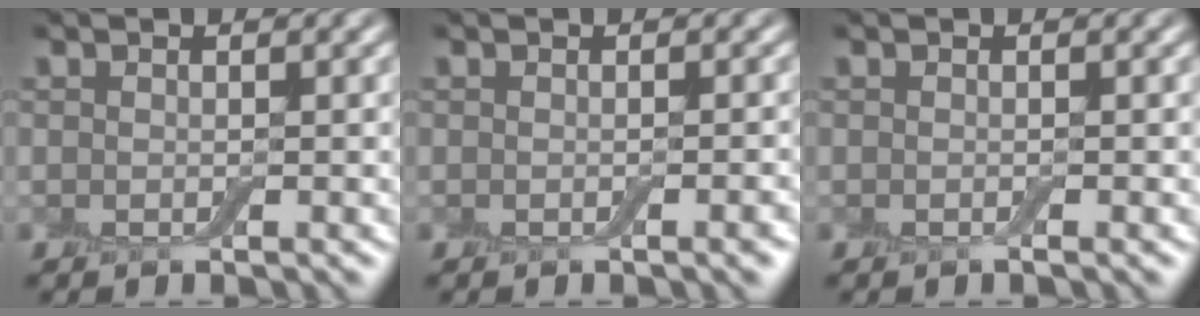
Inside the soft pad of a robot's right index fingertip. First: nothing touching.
{"total": 1.2, "force": [-0.4, 0.2, 1.1], "torque": [-0.010, 0.001, -0.007]}
{"total": 0.0}